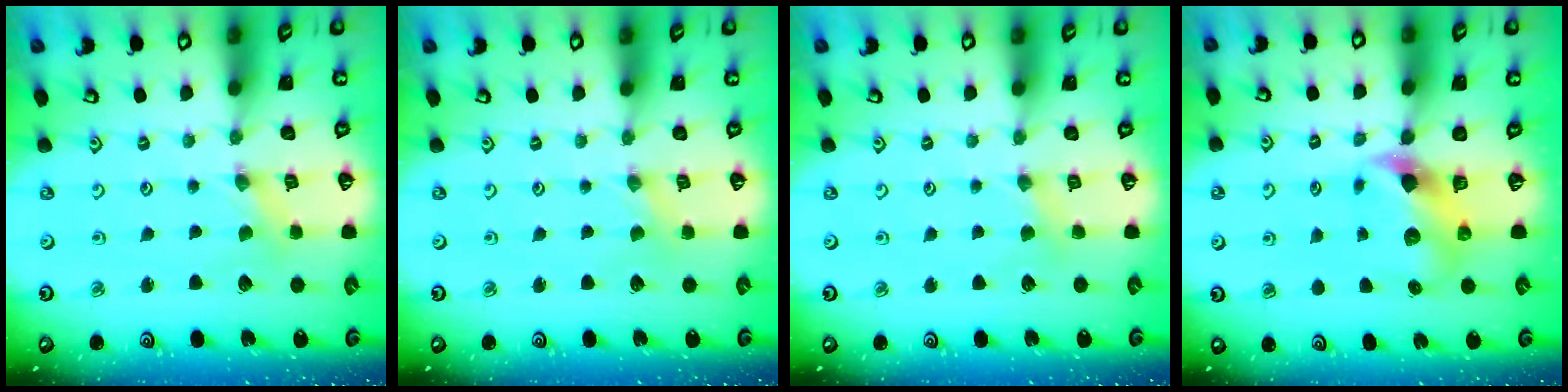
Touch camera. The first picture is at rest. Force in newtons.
{"total": 0.0}
{"total": 2.6, "press": 2.6, "slide": 0.4}
{"total": 7.5, "press": 7.4, "slide": 0.9}